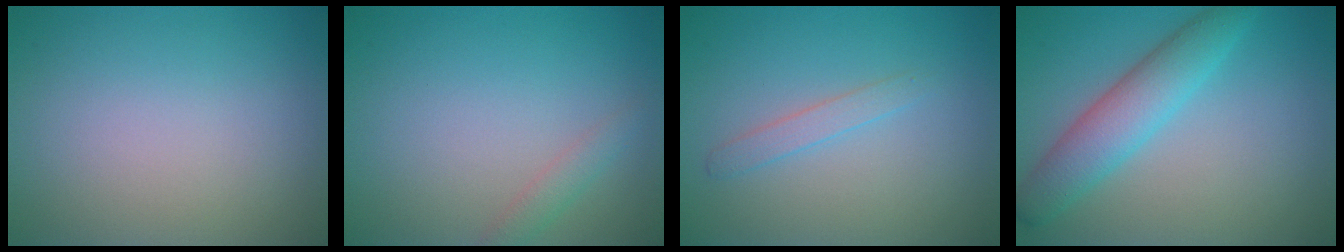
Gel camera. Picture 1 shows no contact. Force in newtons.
{"total": 1.3, "press": 1.3, "slide": 0.1}
{"total": 1.3, "press": 1.3, "slide": 0.0}
{"total": 4.7, "press": 4.7, "slide": 0.1}